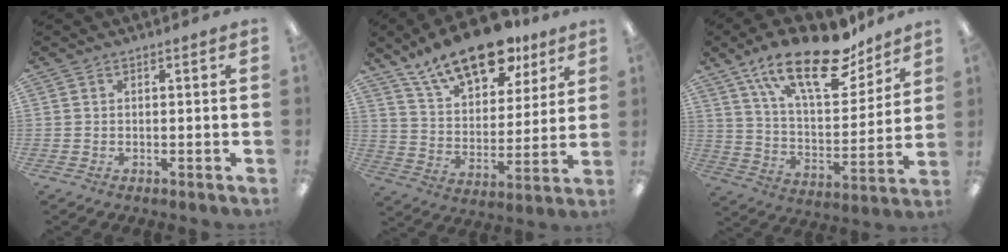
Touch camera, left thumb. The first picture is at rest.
{"total": 19.4, "force": [14.0, 8.6, 10.4], "torque": [-0.176, -0.073, 0.245]}
{"total": 23.2, "force": [15.8, 9.0, 14.5], "torque": [-0.236, -0.089, 0.270]}